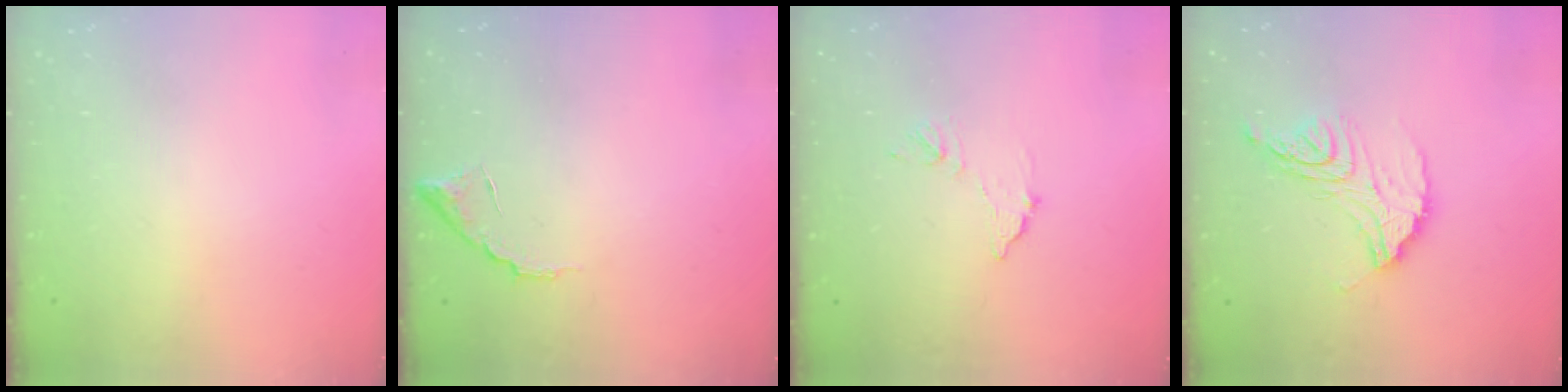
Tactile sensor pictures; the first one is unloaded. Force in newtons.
{"total": 7.3, "press": 7.3, "slide": 0.3}
{"total": 7.9, "press": 7.9, "slide": 0.3}
{"total": 14.4, "press": 14.4, "slide": 1.1}